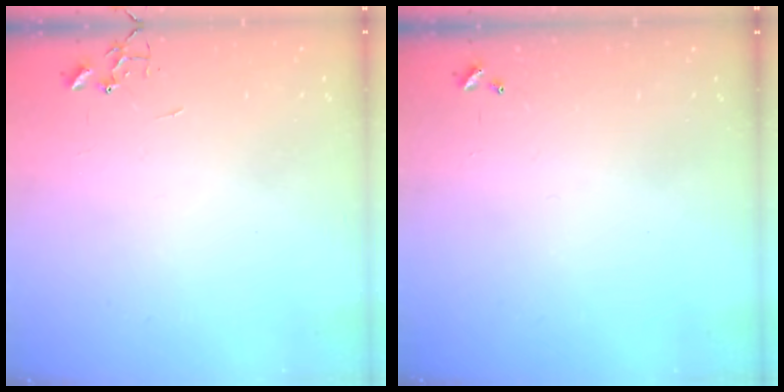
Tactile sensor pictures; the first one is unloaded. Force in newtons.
{"total": 0.0}